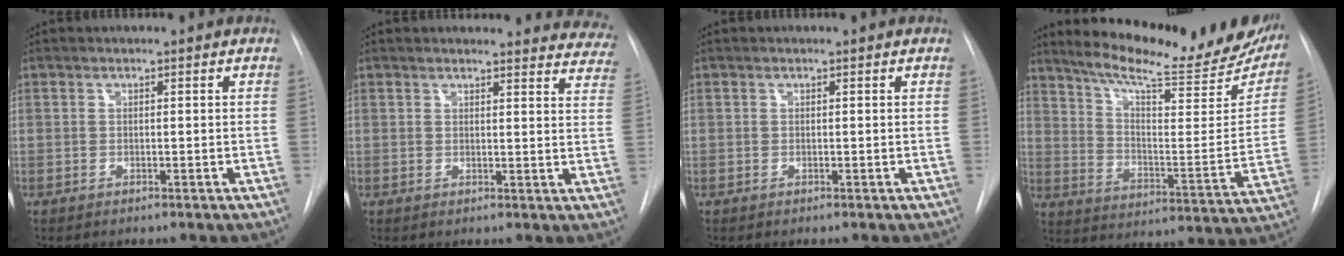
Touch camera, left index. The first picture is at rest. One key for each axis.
{"total": 15.8, "fx": 15.2, "fy": 3.3, "fz": 2.2, "tx": 0.009, "ty": -0.076, "tz": 0.132}
{"total": 0.0}
{"total": 23.8, "fx": 20.2, "fy": 4.0, "fz": 11.8, "tx": -0.177, "ty": -0.068, "tz": 0.267}